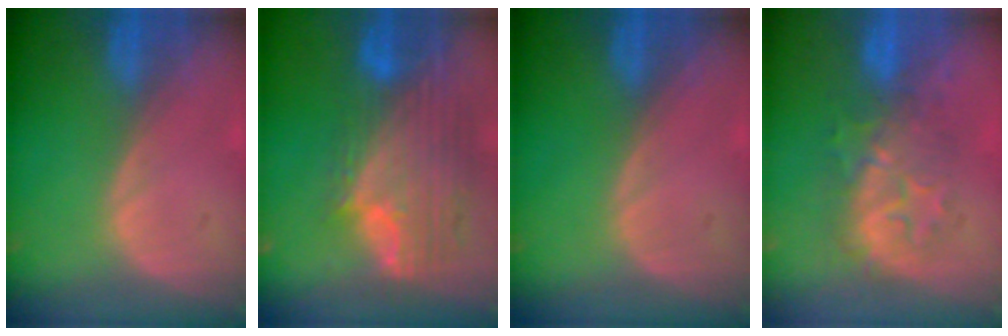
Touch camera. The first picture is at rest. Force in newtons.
{"total": 12.0, "press": 10.1, "slide": 6.4}
{"total": 0.0}
{"total": 8.1, "press": 8.0, "slide": 1.1}